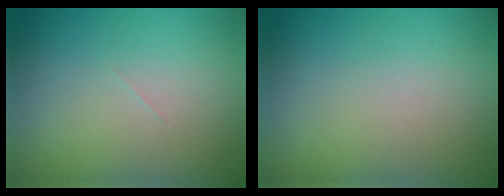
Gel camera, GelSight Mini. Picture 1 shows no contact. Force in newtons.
{"total": 0.0}